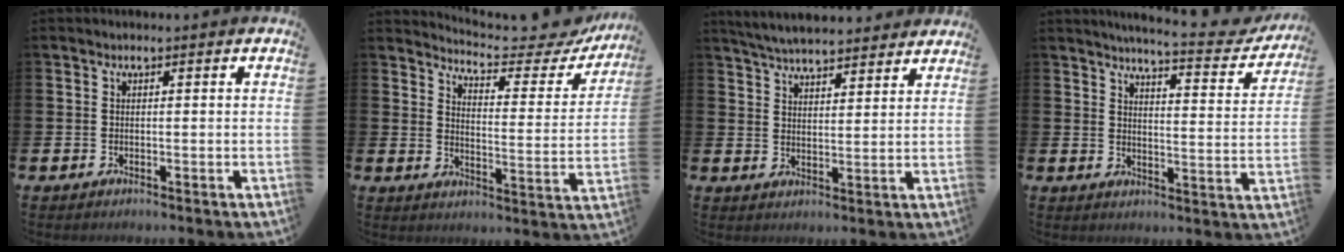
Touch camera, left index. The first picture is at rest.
{"total": 5.8, "force": [5.5, 0.7, 1.5], "torque": [-0.041, -0.052, 0.087]}
{"total": 5.5, "force": [5.4, 0.6, 0.8], "torque": [-0.030, -0.027, 0.097]}
{"total": 5.2, "force": [4.9, 0.1, 1.7], "torque": [-0.030, -0.044, 0.074]}